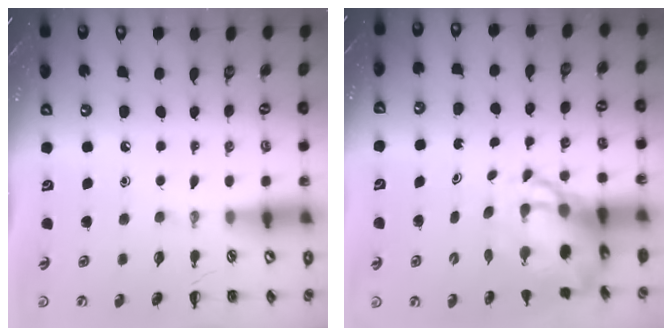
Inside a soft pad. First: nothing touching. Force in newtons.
{"total": 6.6, "press": 6.4, "slide": 1.8}